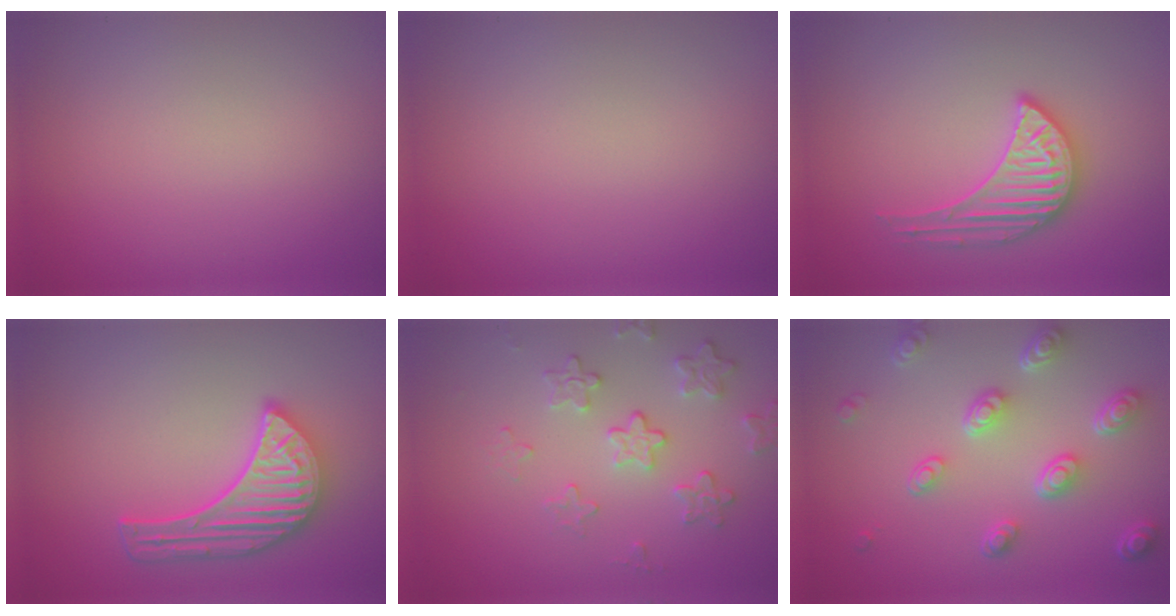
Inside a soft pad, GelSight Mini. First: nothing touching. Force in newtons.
{"total": 0.0}
{"total": 3.3, "press": 3.3, "slide": 0.4}
{"total": 5.3, "press": 4.4, "slide": 2.8}
{"total": 3.1, "press": 3.0, "slide": 0.6}
{"total": 4.8, "press": 3.5, "slide": 3.2}